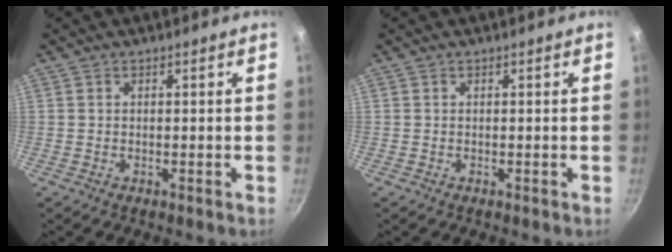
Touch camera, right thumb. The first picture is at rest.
{"total": 0.0}